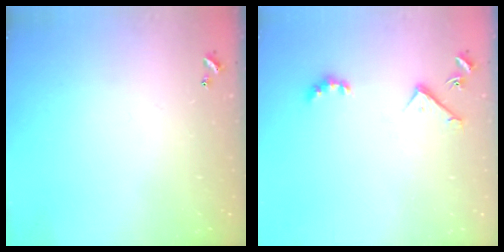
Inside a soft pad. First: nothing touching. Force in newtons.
{"total": 4.9, "press": 4.9, "slide": 0.7}